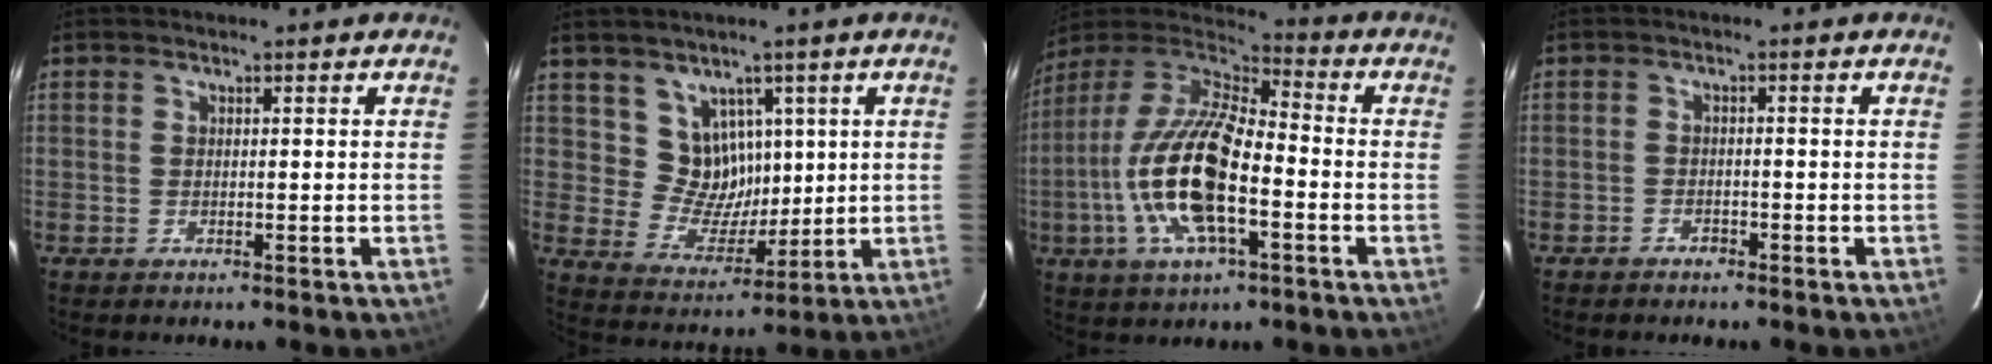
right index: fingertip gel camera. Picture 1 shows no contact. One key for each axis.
{"total": 8.4, "fx": 3.6, "fy": 7.2, "fz": 2.2, "tx": -0.038, "ty": 0.005, "tz": 0.081}
{"total": 19.2, "fx": -5.1, "fy": 7.2, "fz": 17.1, "tx": -0.348, "ty": -0.009, "tz": -0.105}
{"total": 1.8, "fx": -1.6, "fy": 0.9, "fz": 0.2, "tx": -0.010, "ty": 0.003, "tz": -0.028}